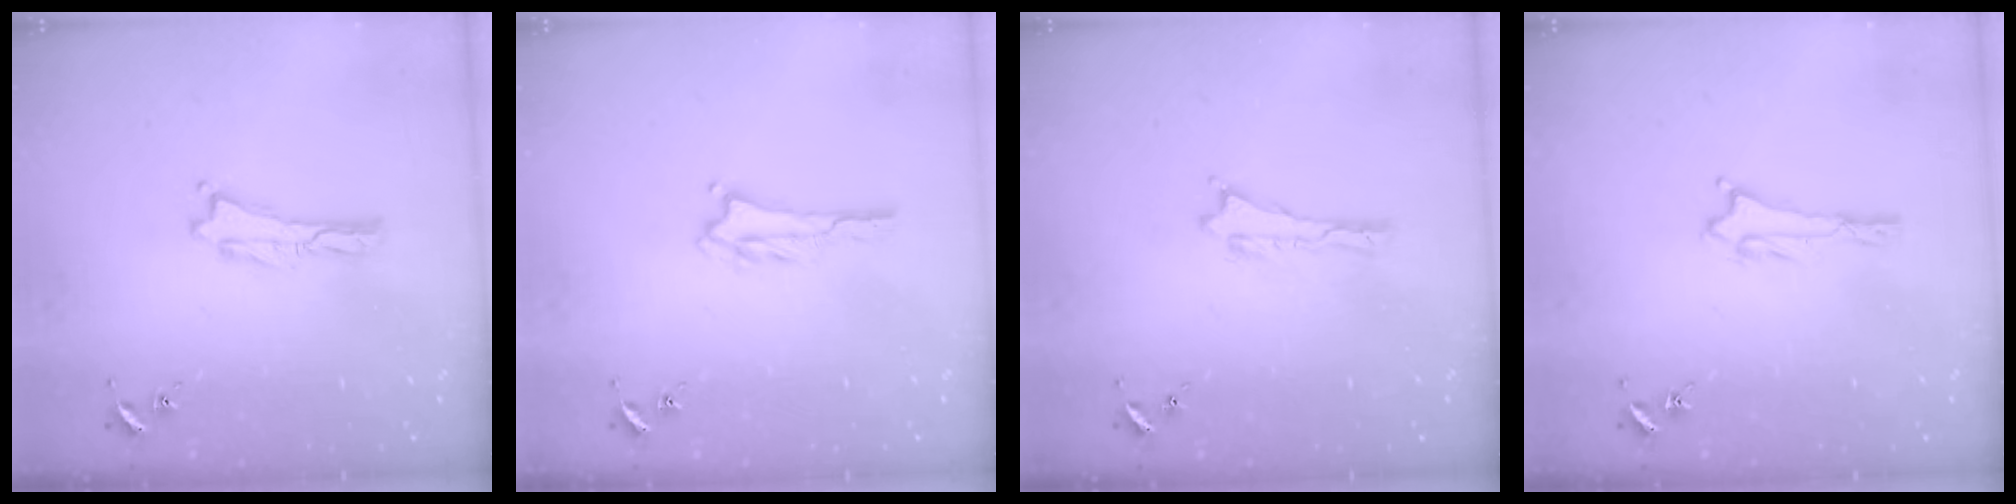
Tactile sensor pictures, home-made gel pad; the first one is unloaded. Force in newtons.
{"total": 2.1, "press": 2.1, "slide": 0.3}
{"total": 0.0}
{"total": 1.0, "press": 1.0, "slide": 0.1}